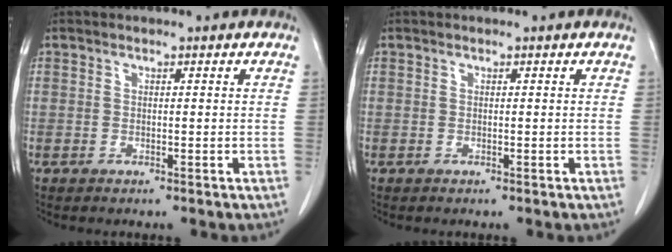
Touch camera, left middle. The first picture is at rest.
{"total": 0.0}